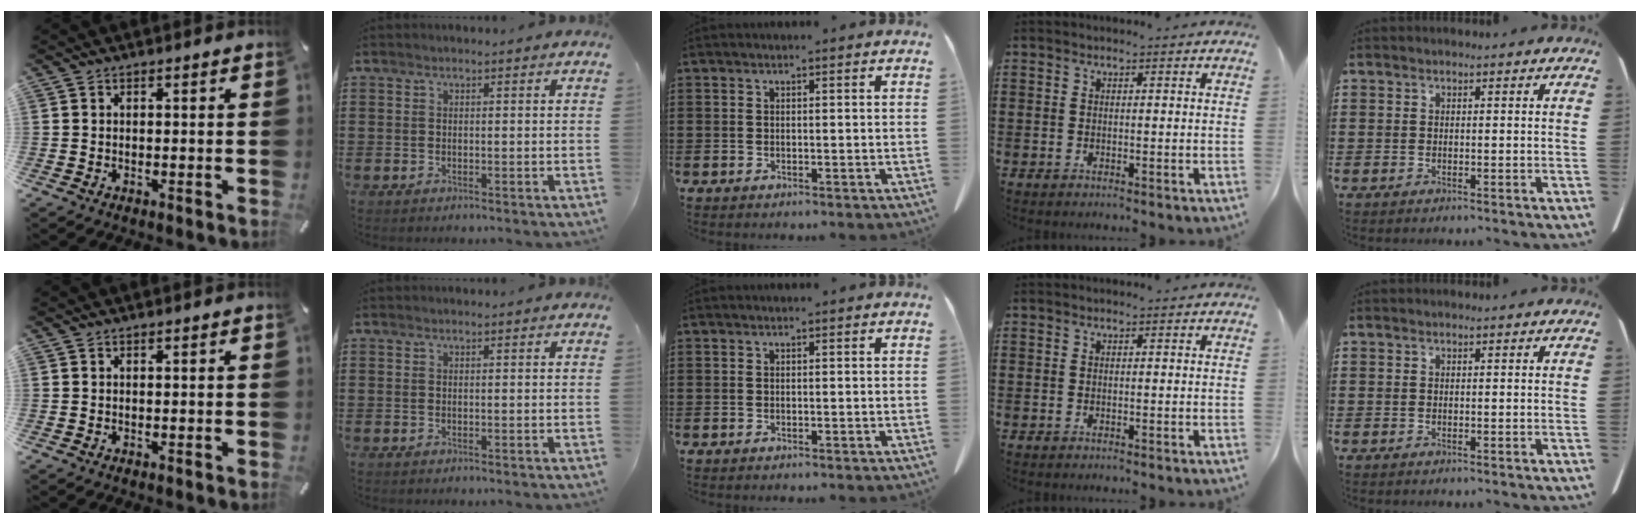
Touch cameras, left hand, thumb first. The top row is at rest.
{}